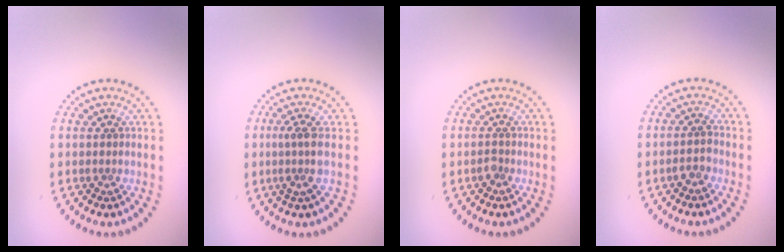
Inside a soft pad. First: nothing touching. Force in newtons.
{"total": 2.3, "press": 1.8, "slide": 1.5}
{"total": 0.7, "press": 0.4, "slide": 0.6}
{"total": 1.4, "press": 1.2, "slide": 0.7}